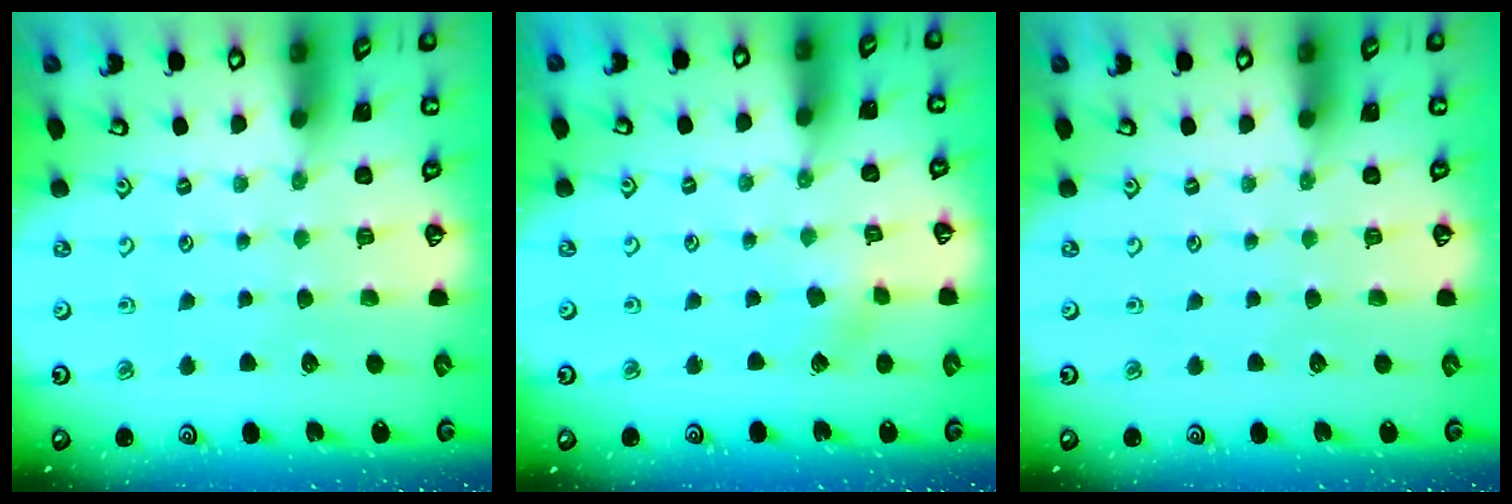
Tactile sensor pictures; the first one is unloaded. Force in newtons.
{"total": 2.6, "press": 2.4, "slide": 0.9}
{"total": 0.0}